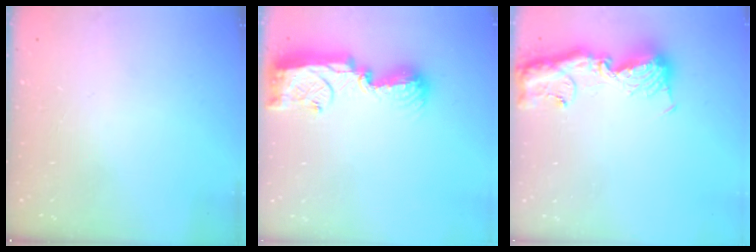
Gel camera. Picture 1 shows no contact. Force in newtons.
{"total": 12.8, "press": 12.7, "slide": 1.1}
{"total": 15.7, "press": 15.6, "slide": 1.6}